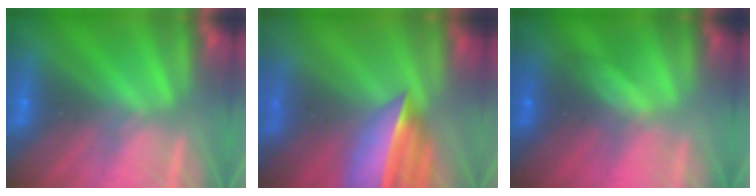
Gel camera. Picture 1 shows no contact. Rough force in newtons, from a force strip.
{"total": 7.4}
{"total": 1.6}